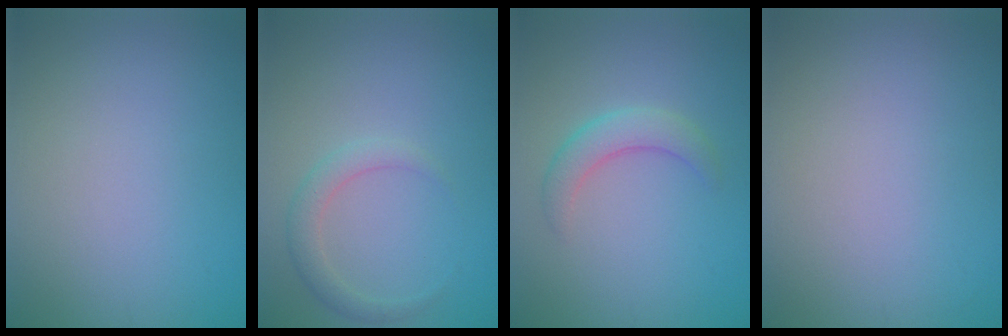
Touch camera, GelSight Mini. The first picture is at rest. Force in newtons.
{"total": 1.9, "press": 1.9, "slide": 0.1}
{"total": 2.6, "press": 2.6, "slide": 0.3}
{"total": 0.0}